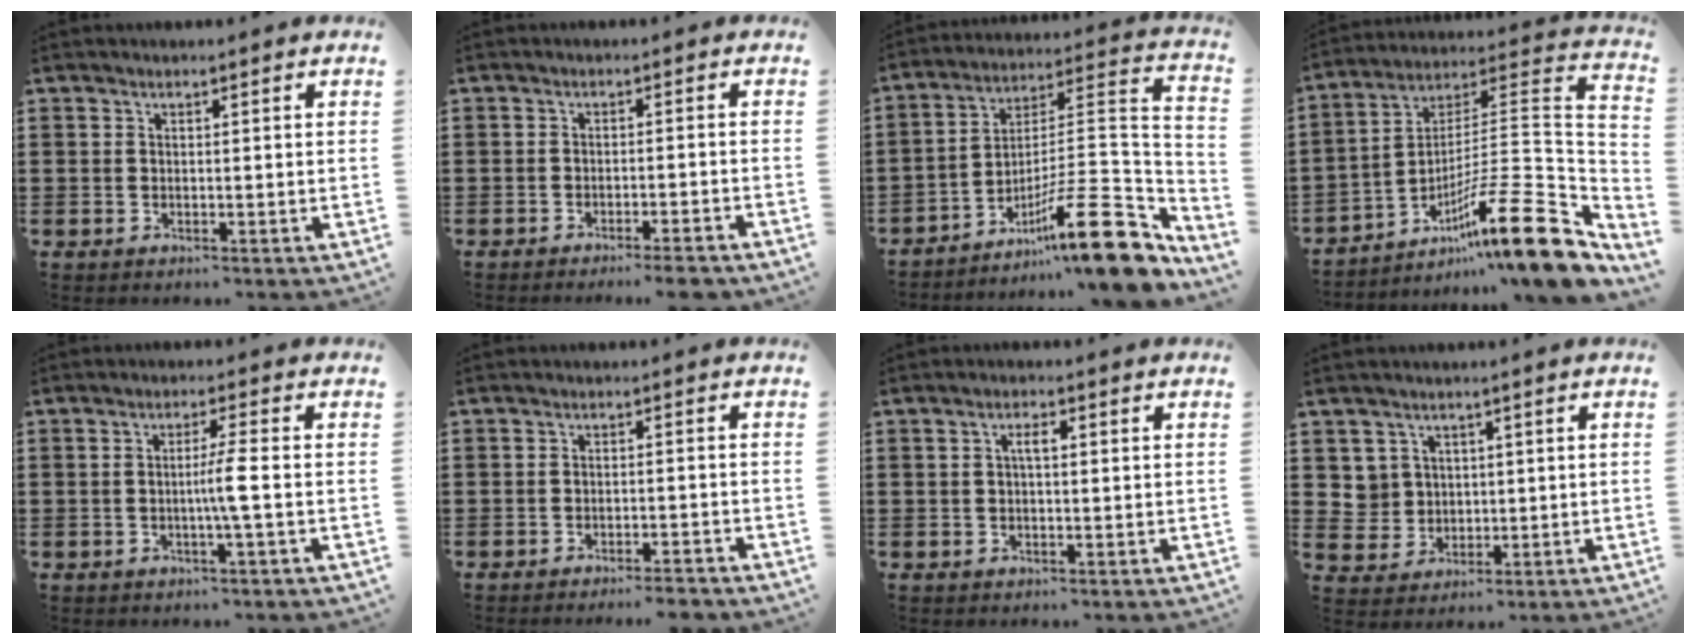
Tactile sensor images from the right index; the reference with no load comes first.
{"total": 3.0, "force": [-2.7, -0.3, 1.4], "torque": [-0.025, -0.004, -0.052]}
{"total": 16.5, "force": [-9.4, 3.6, 13.1], "torque": [-0.183, 0.015, -0.158]}
{"total": 16.7, "force": [-8.9, 2.2, 14.0], "torque": [-0.204, -0.001, -0.154]}
{"total": 4.0, "force": [-0.7, -0.5, 3.9], "torque": [-0.069, -0.006, -0.017]}
{"total": 2.6, "force": [-2.5, -0.4, 0.7], "torque": [-0.016, -0.004, -0.051]}
{"total": 2.1, "force": [0.1, 0.7, 2.0], "torque": [-0.037, 0.004, -0.001]}
{"total": 4.0, "force": [1.3, 3.8, 0.5], "torque": [-0.030, 0.013, 0.023]}